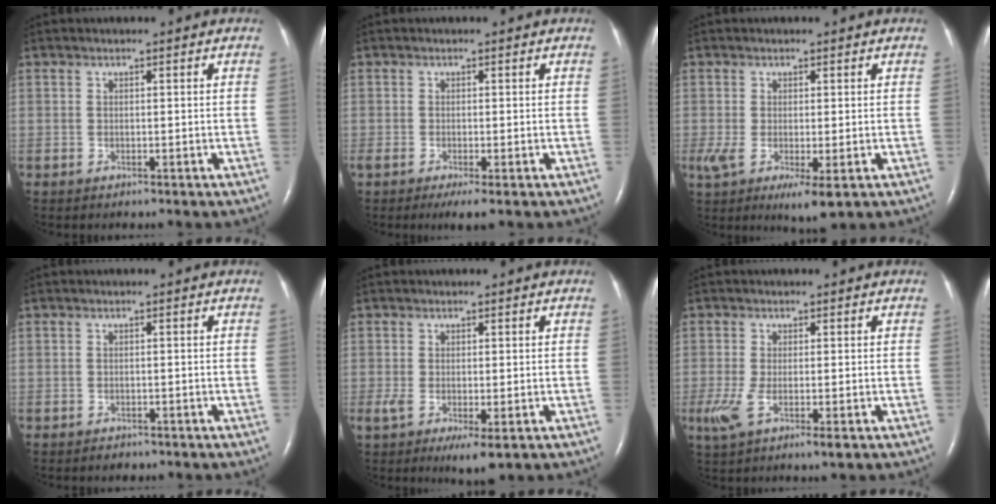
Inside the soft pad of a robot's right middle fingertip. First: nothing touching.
{"total": 2.8, "force": [-1.5, 0.5, 2.3], "torque": [-0.041, -0.010, -0.025]}
{"total": 6.7, "force": [-2.2, 1.9, 6.1], "torque": [-0.104, -0.020, -0.031]}
{"total": 1.0, "force": [-0.8, 0.6, 0.3], "torque": [-0.006, 0.000, -0.008]}
{"total": 5.2, "force": [-1.8, 1.5, 4.6], "torque": [-0.079, -0.015, -0.024]}
{"total": 5.4, "force": [-1.8, 1.2, 5.0], "torque": [-0.104, -0.016, -0.031]}